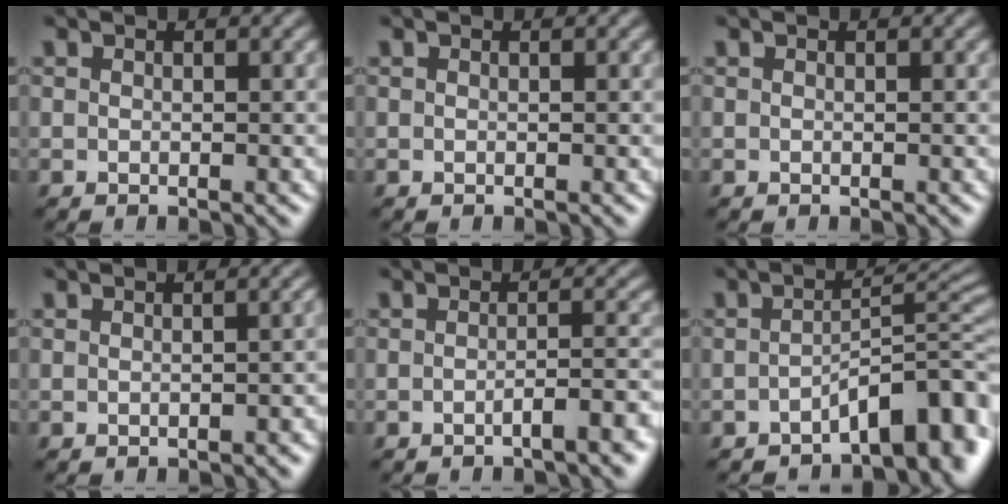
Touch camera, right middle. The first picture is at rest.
{"total": 0.0}
{"total": 0.0}
{"total": 1.4, "force": [-0.7, 0.5, 1.1], "torque": [-0.015, -0.001, -0.007]}
{"total": 3.2, "force": [-1.7, 0.8, 2.7], "torque": [-0.031, 0.009, -0.036]}
{"total": 6.4, "force": [-3.6, 2.2, 4.8], "torque": [-0.050, 0.008, -0.058]}